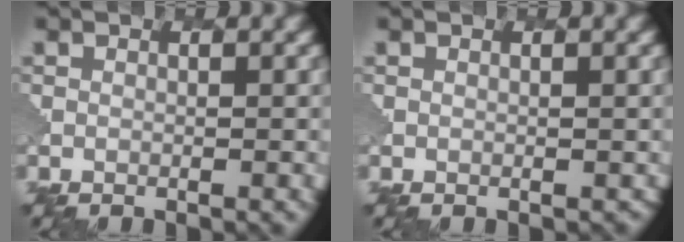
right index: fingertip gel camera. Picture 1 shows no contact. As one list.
[{"total": 0.6, "force": [-0.5, 0.4, 0.0], "torque": [0.005, -0.002, 0.000]}]